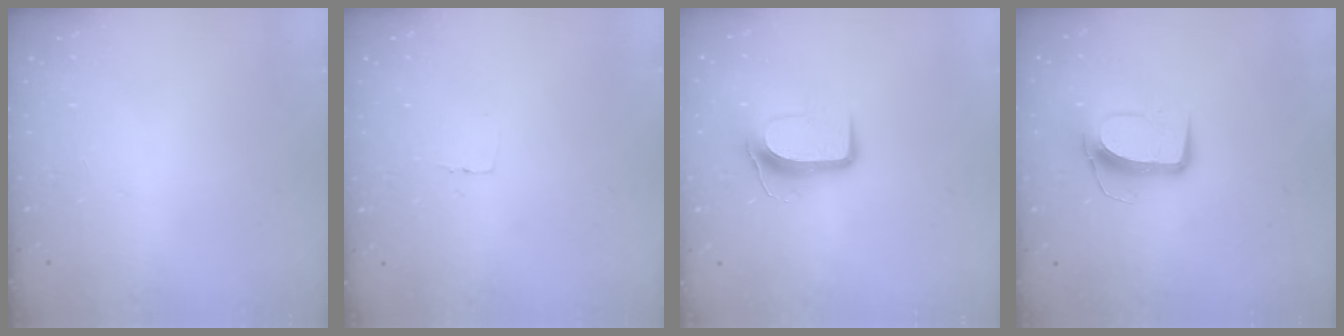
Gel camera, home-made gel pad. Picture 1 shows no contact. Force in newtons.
{"total": 2.3, "press": 2.3, "slide": 0.1}
{"total": 8.8, "press": 8.7, "slide": 1.0}
{"total": 9.8, "press": 9.8, "slide": 1.0}